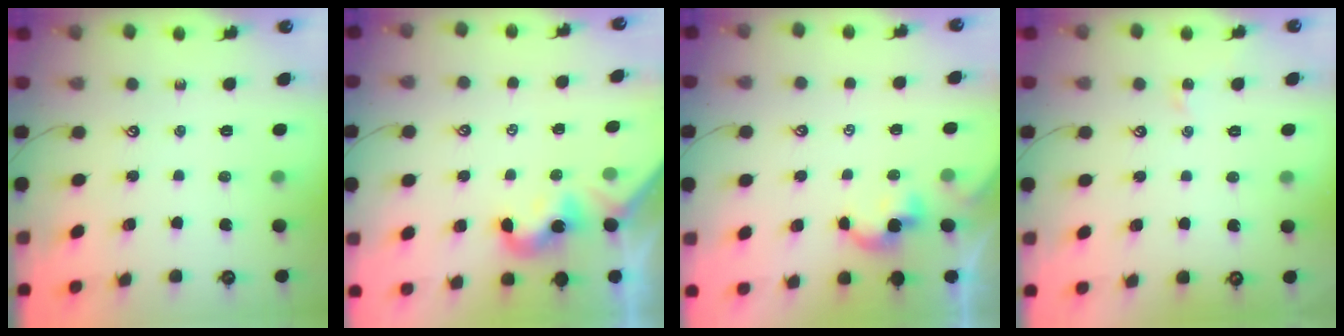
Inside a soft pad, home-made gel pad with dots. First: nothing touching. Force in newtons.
{"total": 0.0}
{"total": 1.8, "press": 1.7, "slide": 0.2}
{"total": 0.0}